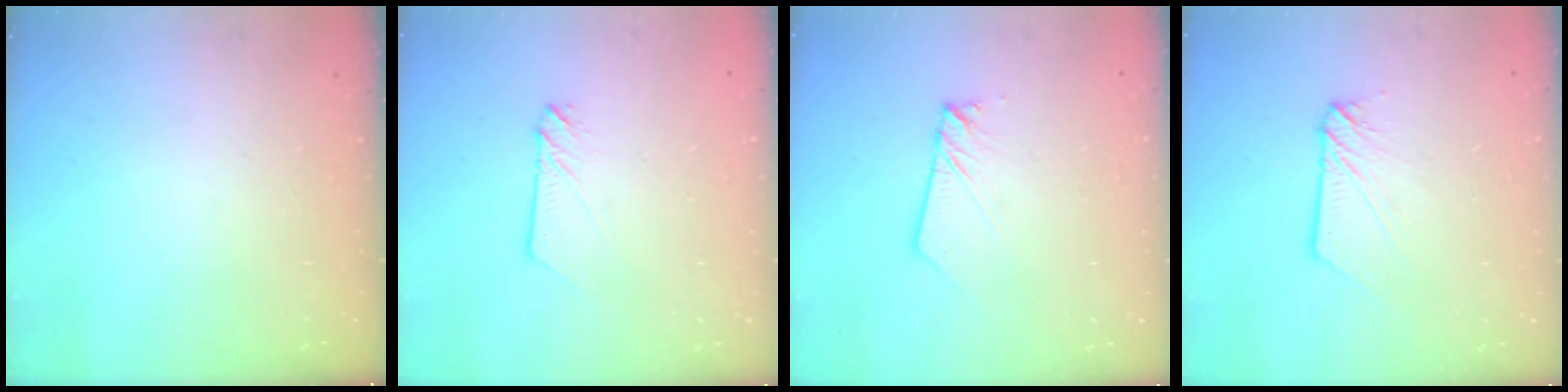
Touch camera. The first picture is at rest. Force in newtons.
{"total": 2.5, "press": 2.5, "slide": 0.3}
{"total": 2.7, "press": 2.7, "slide": 0.2}
{"total": 3.1, "press": 3.1, "slide": 0.1}